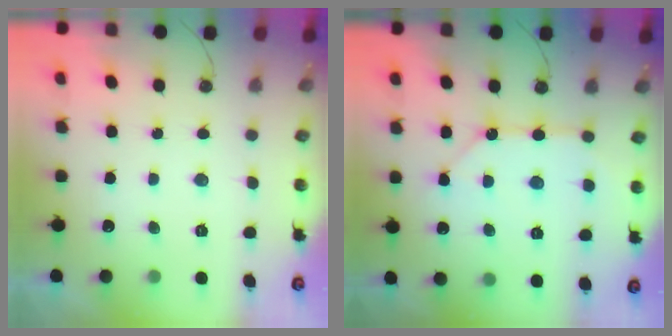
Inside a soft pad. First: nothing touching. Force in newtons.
{"total": 11.0, "press": 10.9, "slide": 1.4}